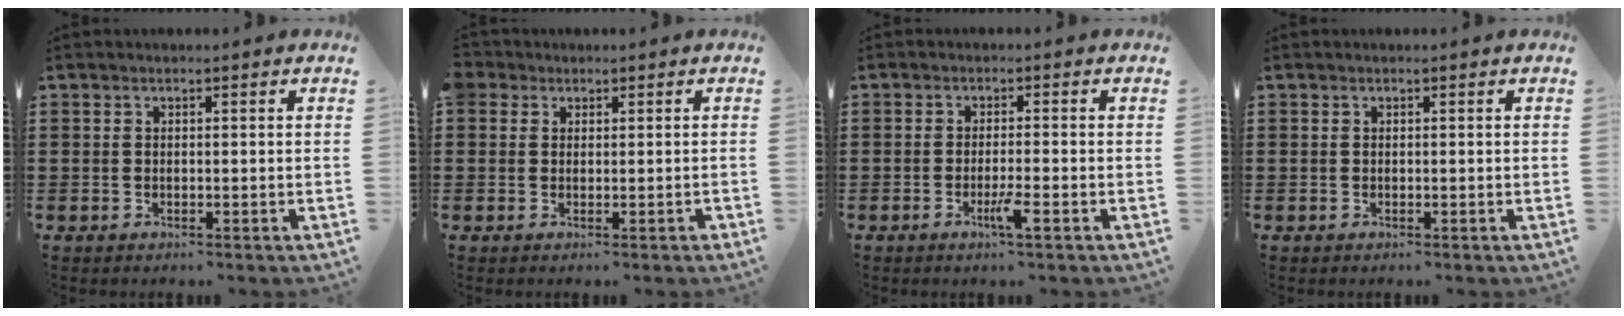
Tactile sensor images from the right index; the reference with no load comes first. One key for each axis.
{"total": 1.6, "fx": 0.6, "fy": 1.5, "fz": 0.0, "tx": -0.008, "ty": 0.007, "tz": 0.010}
{"total": 3.1, "fx": -1.6, "fy": 0.0, "fz": 2.7, "tx": -0.050, "ty": -0.009, "tz": -0.030}
{"total": 0.0}